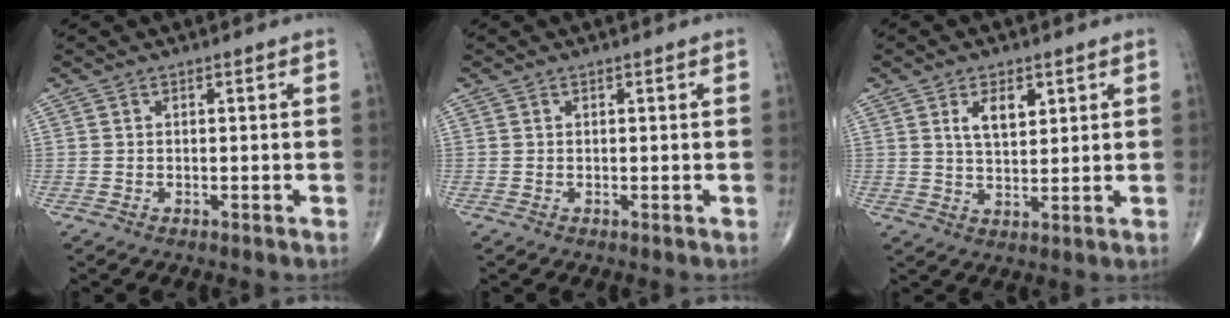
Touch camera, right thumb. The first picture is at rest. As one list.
[{"total": 0.0}, {"total": 5.8, "force": [2.4, 3.0, 4.3], "torque": [-0.060, -0.017, 0.045]}]